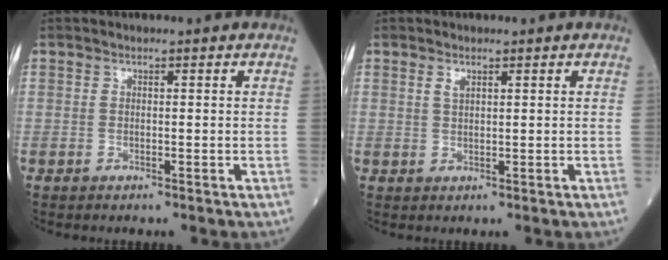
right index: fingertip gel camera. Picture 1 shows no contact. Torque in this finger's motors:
{"motor_torque": [-0.02, 0.02, 0.12, 0.04]}